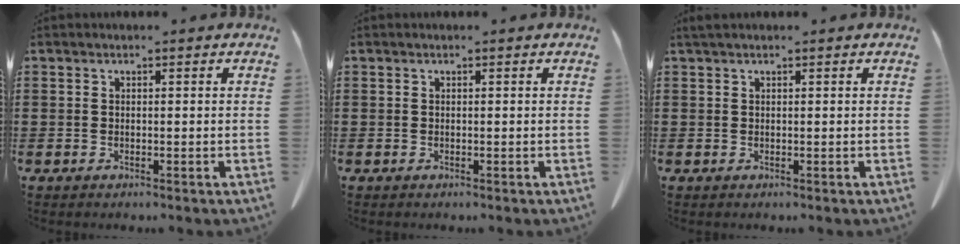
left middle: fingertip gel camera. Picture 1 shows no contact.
{"total": 0.0}
{"total": 0.7, "force": [0.4, 0.1, 0.5], "torque": [-0.011, 0.000, 0.009]}